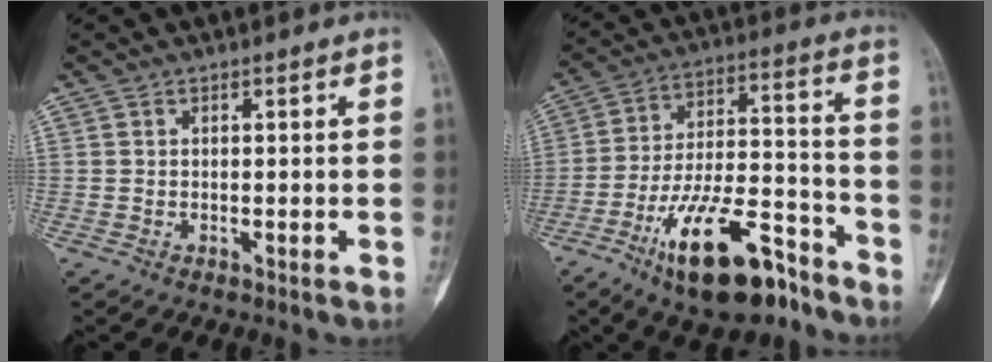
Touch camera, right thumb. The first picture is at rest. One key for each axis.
{"total": 18.9, "fx": -11.5, "fy": 7.3, "fz": 13.1, "tx": -0.212, "ty": 0.080, "tz": -0.192}